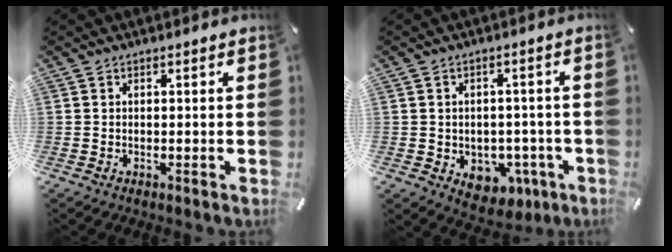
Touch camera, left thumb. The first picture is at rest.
{"total": 6.4, "force": [-1.5, 5.7, 2.5], "torque": [-0.019, 0.006, -0.022]}